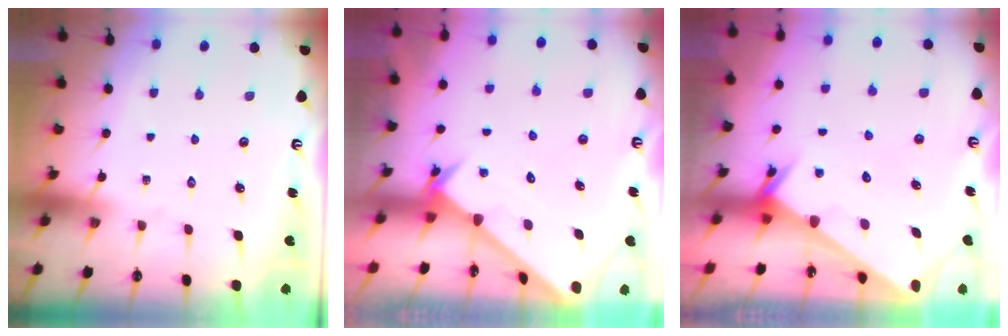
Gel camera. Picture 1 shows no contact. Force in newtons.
{"total": 2.6, "press": 2.6, "slide": 0.2}
{"total": 2.1, "press": 2.1, "slide": 0.2}